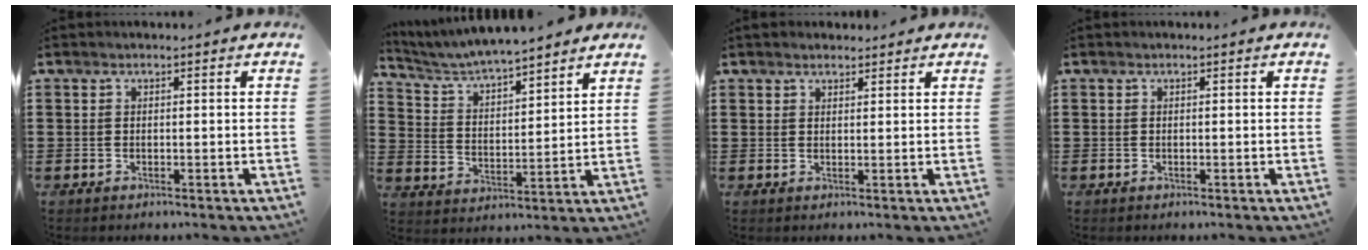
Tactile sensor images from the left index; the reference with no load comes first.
{"total": 4.9, "force": [4.8, 0.1, 1.2], "torque": [-0.047, -0.030, 0.079]}
{"total": 1.7, "force": [1.6, 0.6, 0.1], "torque": [-0.005, 0.003, 0.032]}
{"total": 0.0}